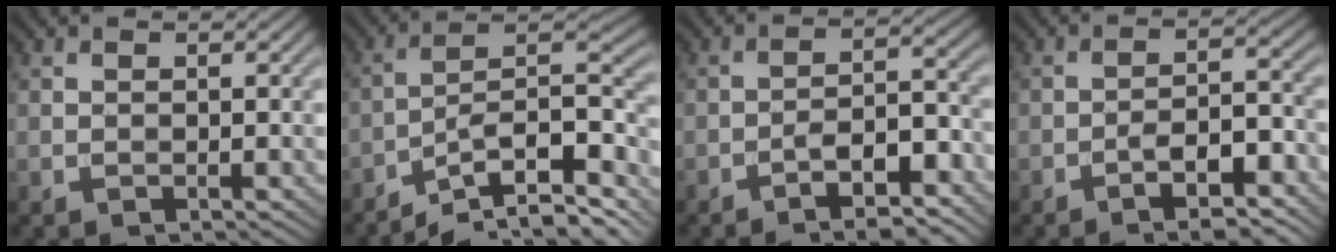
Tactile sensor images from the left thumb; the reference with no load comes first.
{"total": 13.9, "force": [-9.8, 4.3, 8.9], "torque": [-0.154, -0.001, -0.155]}
{"total": 7.5, "force": [-4.8, 2.1, 5.3], "torque": [-0.082, 0.008, -0.079]}
{"total": 6.7, "force": [-4.1, 1.8, 5.0], "torque": [-0.077, 0.009, -0.067]}